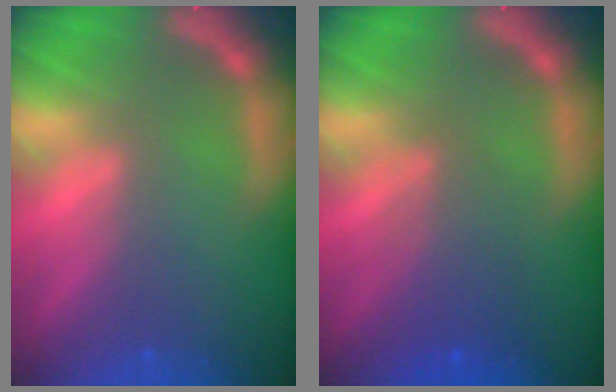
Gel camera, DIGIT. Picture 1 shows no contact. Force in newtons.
{"total": 3.6}